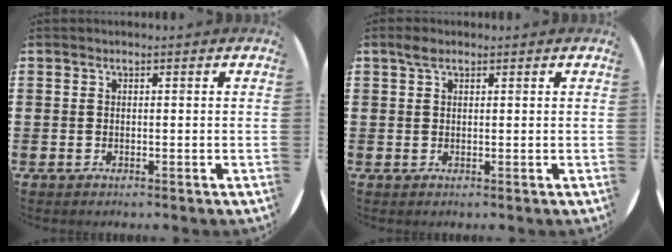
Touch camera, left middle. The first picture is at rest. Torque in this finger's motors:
{"motor_torque": [0.54, -0.43, 0.10, 0.04]}